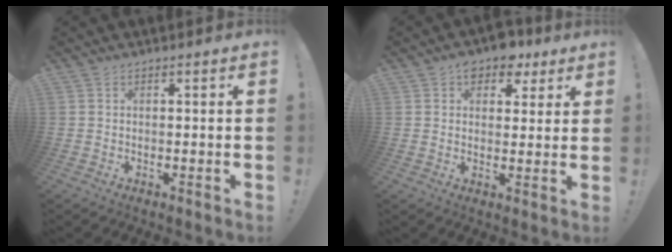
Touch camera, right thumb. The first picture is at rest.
{"total": 7.5, "force": [4.7, 4.8, 3.2], "torque": [-0.044, -0.021, 0.087]}